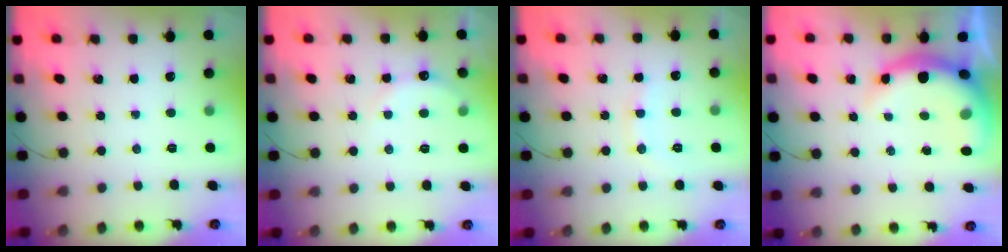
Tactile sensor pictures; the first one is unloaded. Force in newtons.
{"total": 3.9, "press": 3.7, "slide": 0.9}
{"total": 7.2, "press": 7.1, "slide": 1.2}
{"total": 10.3, "press": 9.9, "slide": 2.7}